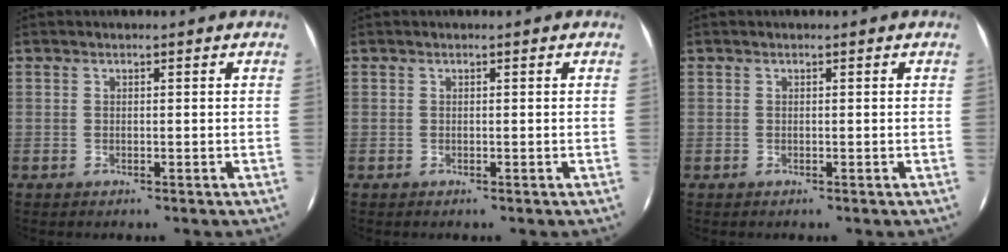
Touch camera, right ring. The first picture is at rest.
{"total": 0.0}
{"total": 0.0}